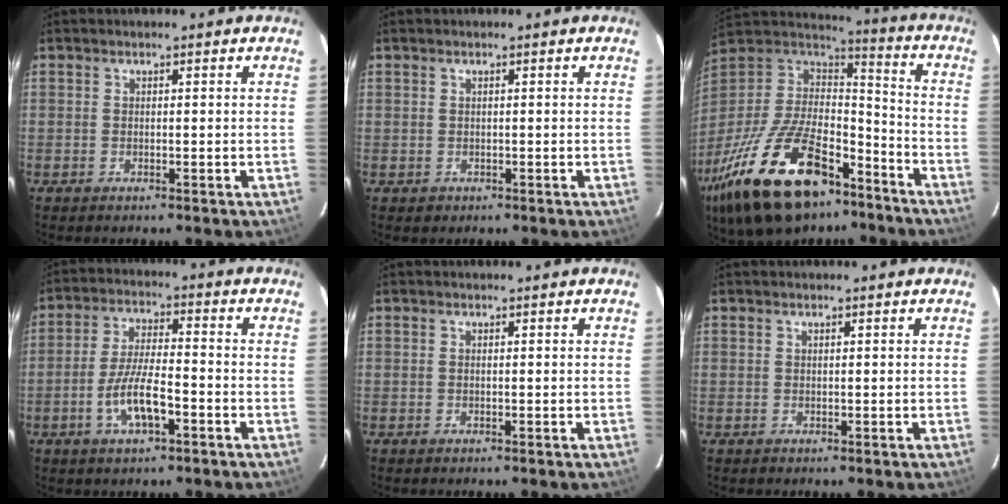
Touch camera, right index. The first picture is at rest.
{"total": 1.2, "force": [-0.1, 1.2, 0.1], "torque": [0.002, 0.001, 0.002]}
{"total": 32.3, "force": [-20.2, 14.8, 20.4], "torque": [-0.412, -0.023, -0.323]}
{"total": 8.3, "force": [-3.7, 2.2, 7.1], "torque": [-0.142, -0.002, -0.065]}
{"total": 0.0}
{"total": 0.5, "force": [0.3, 0.4, 0.0], "torque": [0.002, 0.002, 0.005]}